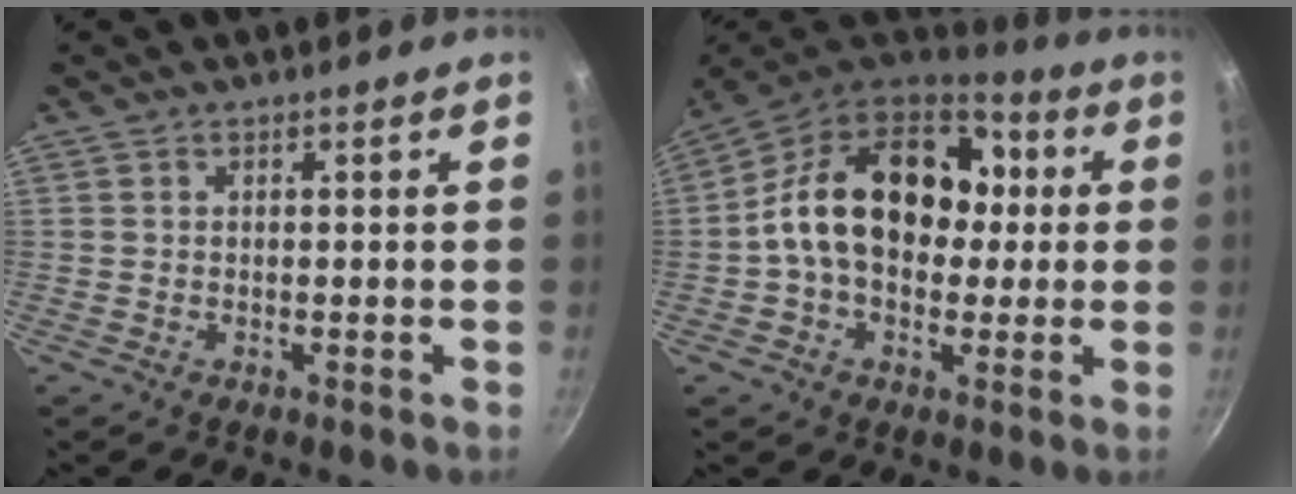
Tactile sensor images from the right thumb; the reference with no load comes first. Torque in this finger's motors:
{"motor_torque": [2.37, 2.64, 1.30, -1.00, 0.57]}